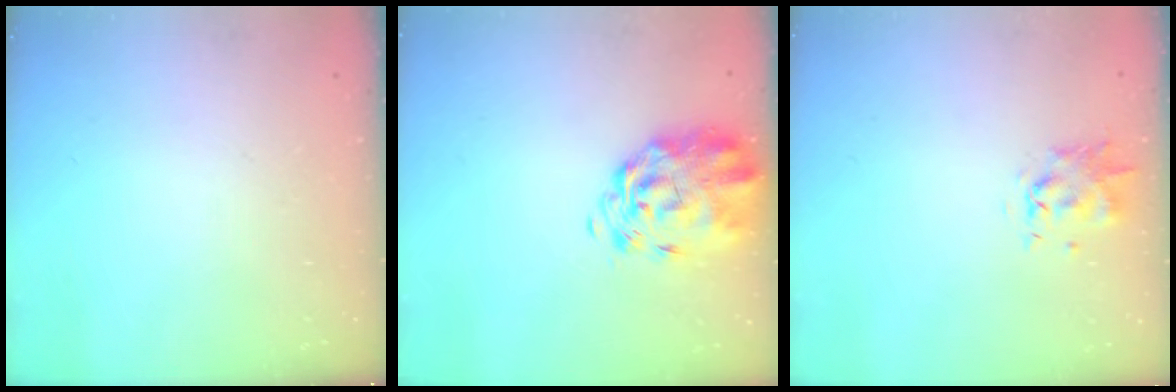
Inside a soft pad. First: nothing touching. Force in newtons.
{"total": 3.9, "press": 3.3, "slide": 2.1}
{"total": 1.0, "press": 0.9, "slide": 0.3}